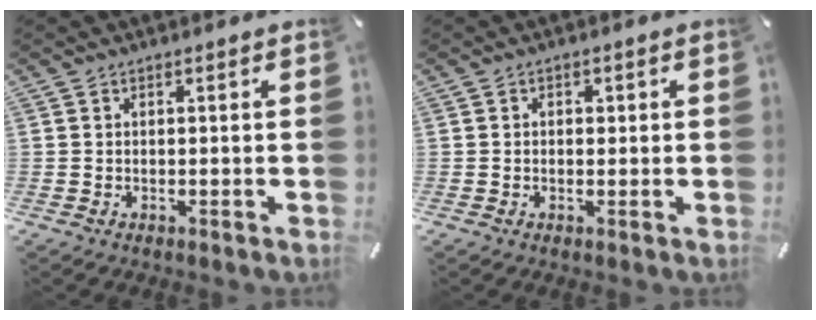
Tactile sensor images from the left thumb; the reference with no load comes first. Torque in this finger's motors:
{"motor_torque": [-0.12, -0.45, 0.07, 0.16, -0.03]}